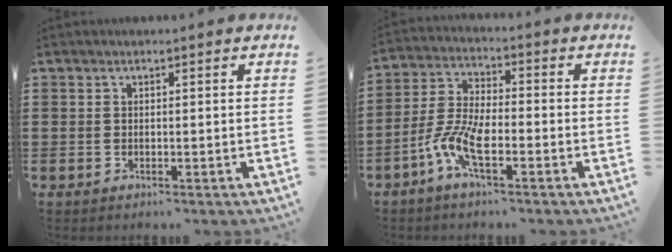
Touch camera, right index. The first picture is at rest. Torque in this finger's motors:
{"motor_torque": [2.14, 0.00, 0.62, 0.14]}